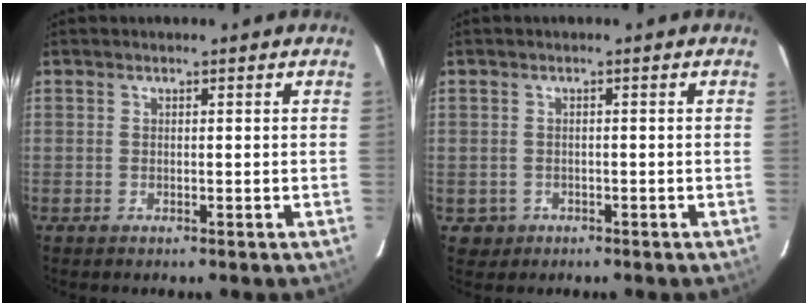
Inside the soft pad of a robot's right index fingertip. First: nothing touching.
{"total": 2.1, "force": [-0.7, 2.0, 0.0], "torque": [0.003, 0.008, -0.007]}